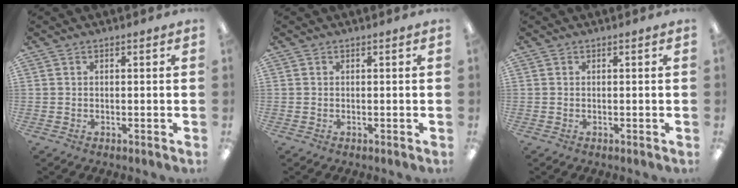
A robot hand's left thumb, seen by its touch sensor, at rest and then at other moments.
{"total": 0.0}
{"total": 0.0}